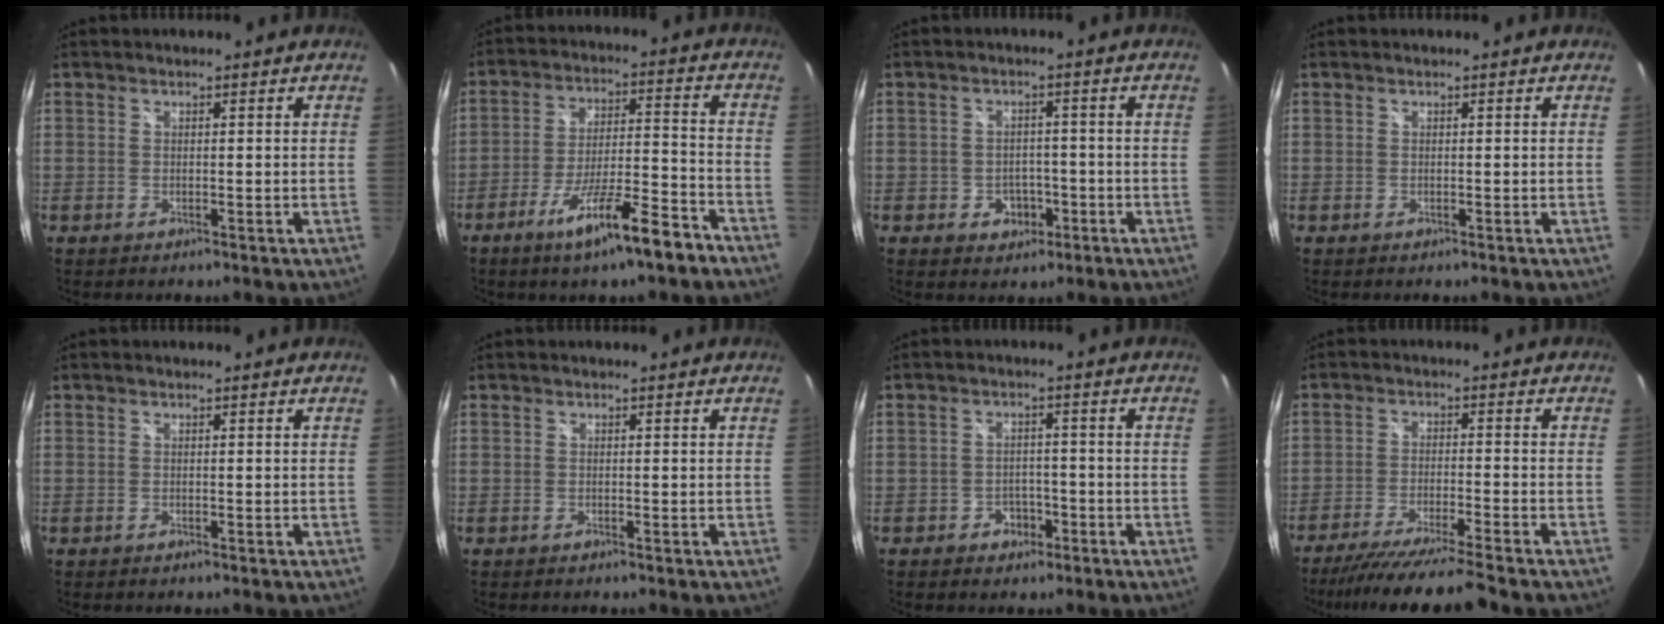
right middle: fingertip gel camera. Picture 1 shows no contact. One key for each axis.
{"total": 13.2, "fx": -9.0, "fy": 1.3, "fz": 9.6, "tx": -0.178, "ty": -0.016, "tz": -0.147}
{"total": 4.4, "fx": -1.7, "fy": 3.7, "fz": 1.6, "tx": -0.038, "ty": 0.006, "tz": -0.014}
{"total": 0.0}
{"total": 0.0}
{"total": 0.0}
{"total": 3.6, "fx": -2.0, "fy": 2.8, "fz": 0.9, "tx": -0.022, "ty": 0.007, "tz": -0.026}
{"total": 12.4, "fx": -10.9, "fy": -1.3, "fz": 5.8, "tx": -0.122, "ty": -0.027, "tz": -0.182}